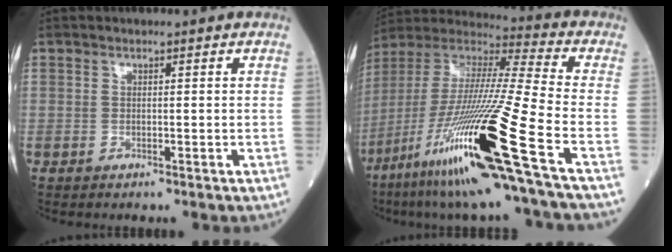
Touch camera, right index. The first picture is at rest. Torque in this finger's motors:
{"motor_torque": [1.88, -0.25, 1.05, 0.21]}